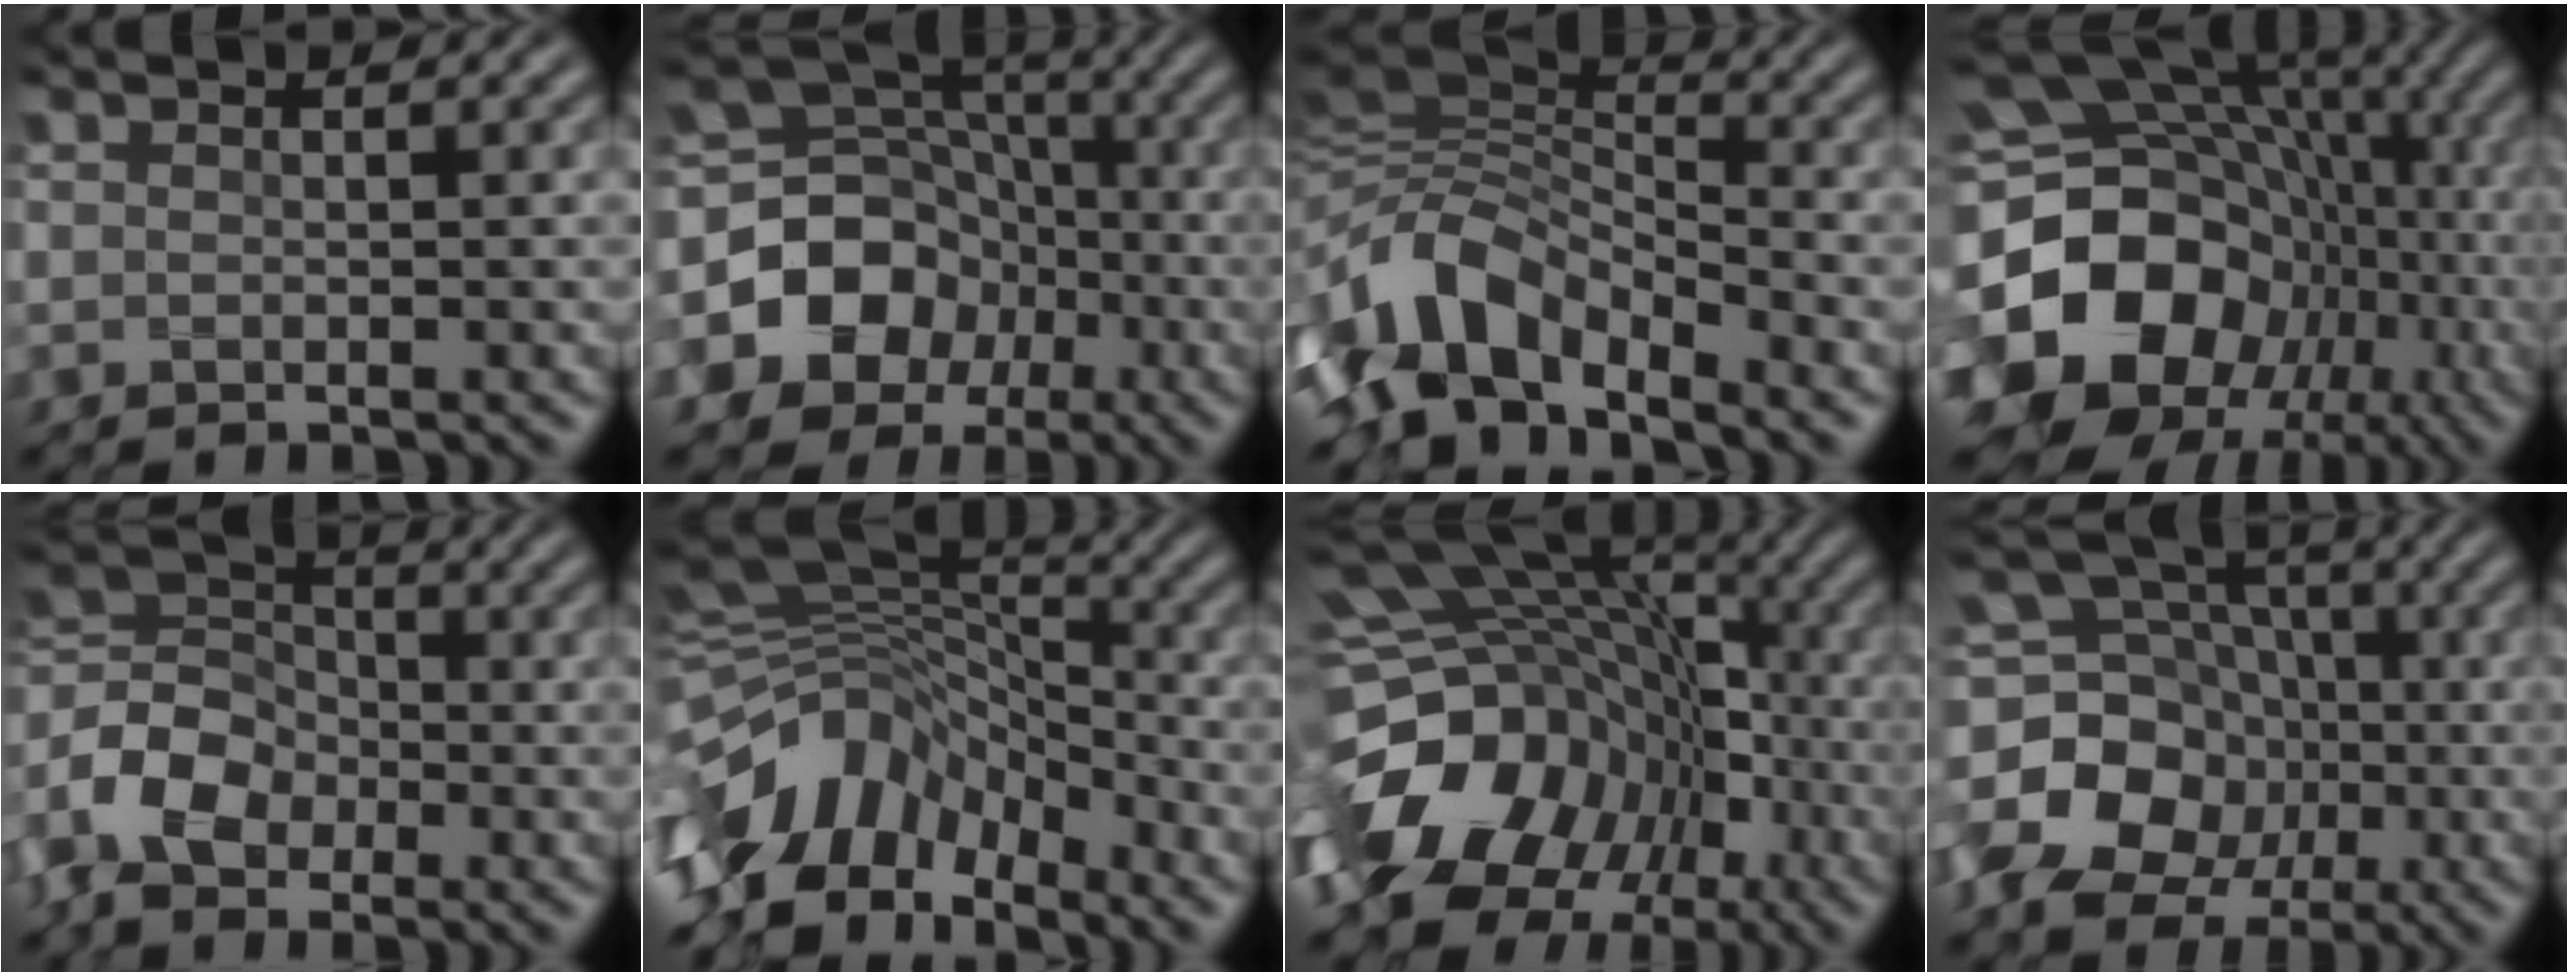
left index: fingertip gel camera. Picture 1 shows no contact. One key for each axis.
{"total": 10.4, "fx": -2.4, "fy": 8.8, "fz": 5.1, "tx": -0.108, "ty": -0.001, "tz": -0.061}
{"total": 7.5, "fx": -4.9, "fy": 3.6, "fz": 4.4, "tx": -0.079, "ty": 0.004, "tz": -0.105}
{"total": 19.6, "fx": -3.4, "fy": 16.0, "fz": 10.8, "tx": -0.223, "ty": -0.008, "tz": -0.049}
{"total": 6.3, "fx": -2.9, "fy": 4.1, "fz": 3.8, "tx": -0.089, "ty": 0.013, "tz": -0.072}
{"total": 10.3, "fx": -6.0, "fy": 5.8, "fz": 6.1, "tx": -0.118, "ty": 0.027, "tz": -0.125}
{"total": 15.4, "fx": -5.8, "fy": 11.6, "fz": 8.4, "tx": -0.173, "ty": 0.005, "tz": -0.096}
{"total": 13.9, "fx": -2.6, "fy": 11.8, "fz": 6.8, "tx": -0.174, "ty": 0.010, "tz": -0.062}